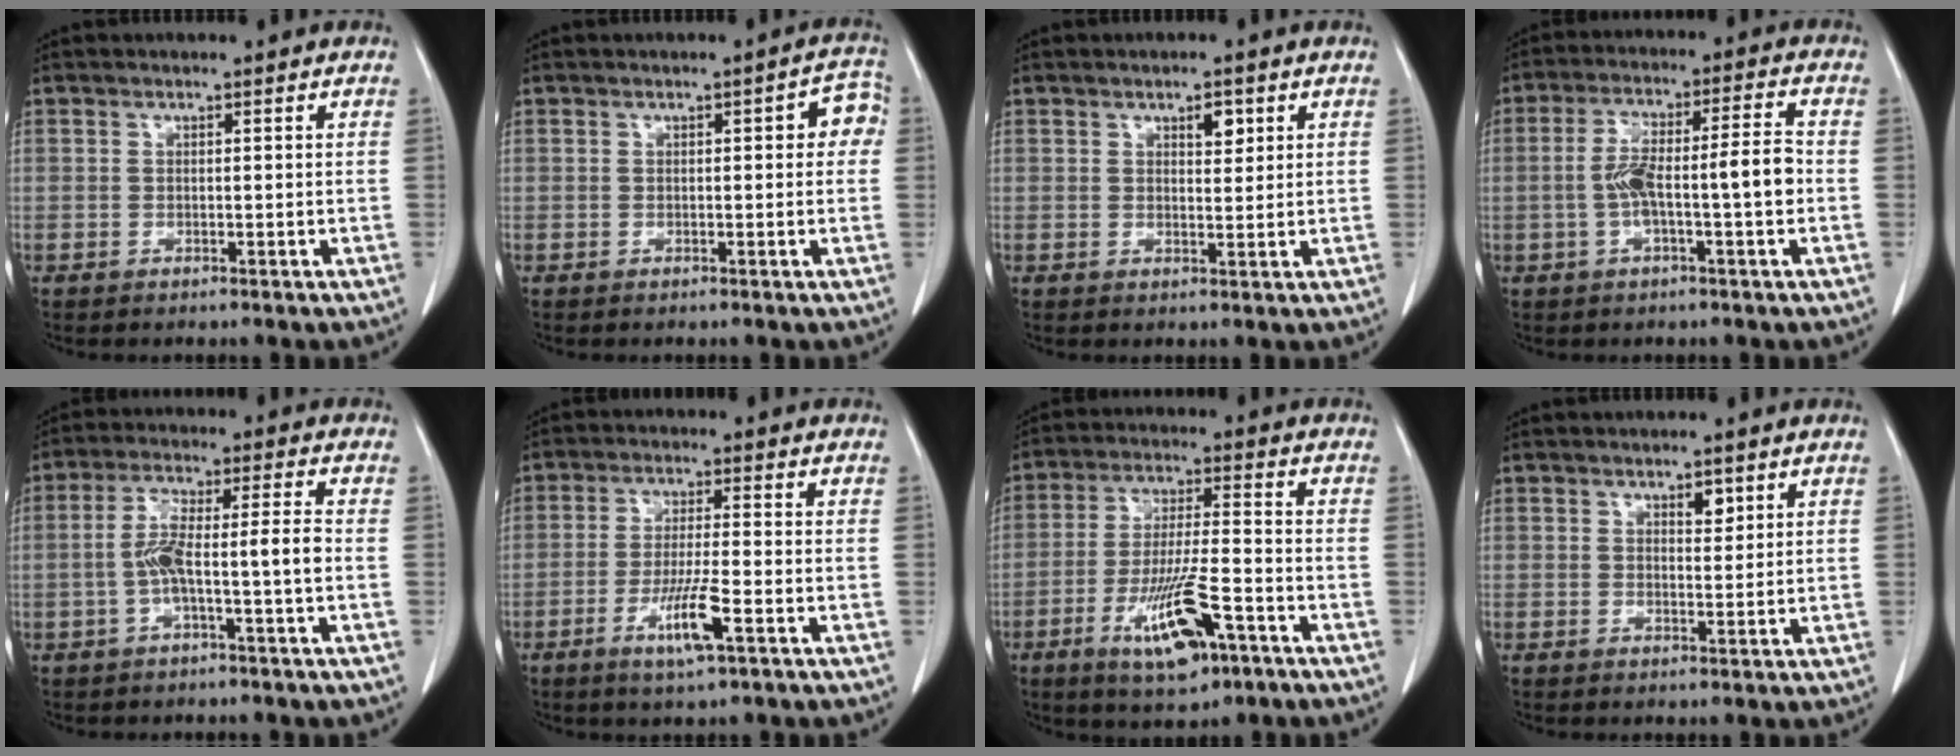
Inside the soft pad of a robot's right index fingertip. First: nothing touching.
{"total": 4.0, "force": [0.6, 1.5, 3.6], "torque": [-0.030, 0.019, 0.001]}
{"total": 2.6, "force": [1.4, 1.1, 2.0], "torque": [-0.029, -0.003, 0.023]}
{"total": 9.1, "force": [-1.5, 1.2, 8.9], "torque": [-0.161, 0.028, -0.024]}
{"total": 7.4, "force": [-1.6, 0.3, 7.2], "torque": [-0.140, 0.026, -0.027]}
{"total": 7.0, "force": [-3.1, 0.3, 6.2], "torque": [-0.120, -0.011, -0.054]}
{"total": 11.8, "force": [-5.8, 2.3, 10.0], "torque": [-0.189, -0.011, -0.093]}
{"total": 2.2, "force": [1.3, 0.9, 1.5], "torque": [-0.020, -0.004, 0.021]}